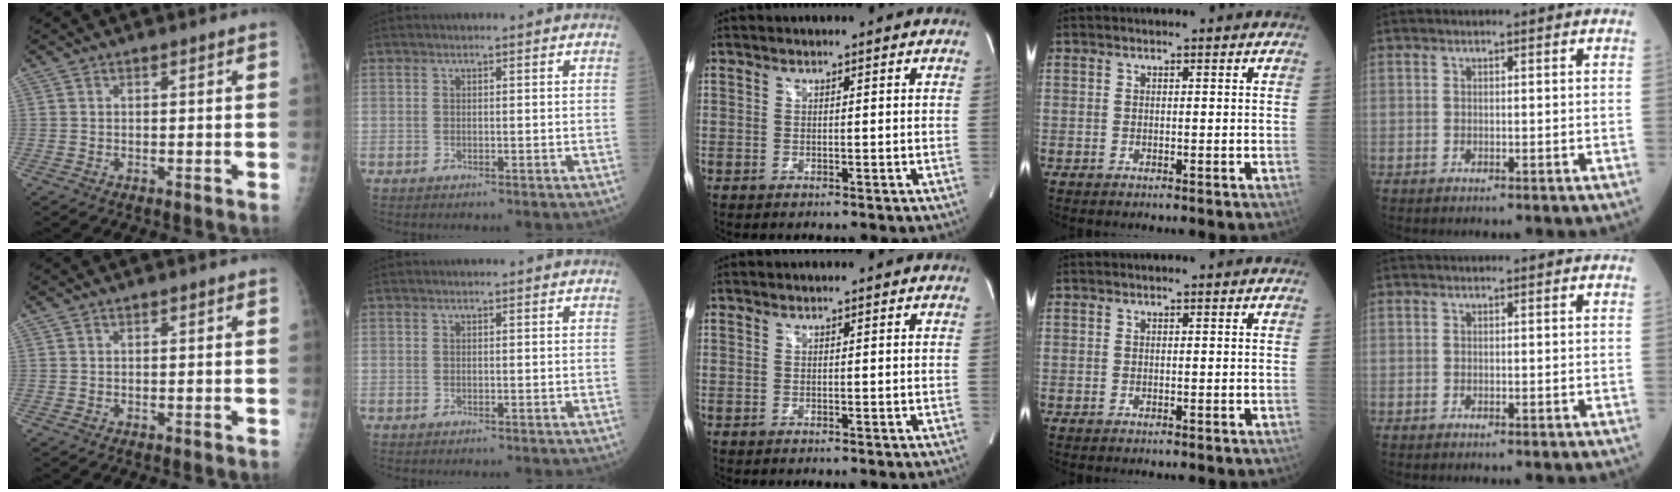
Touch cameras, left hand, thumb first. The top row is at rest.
{}